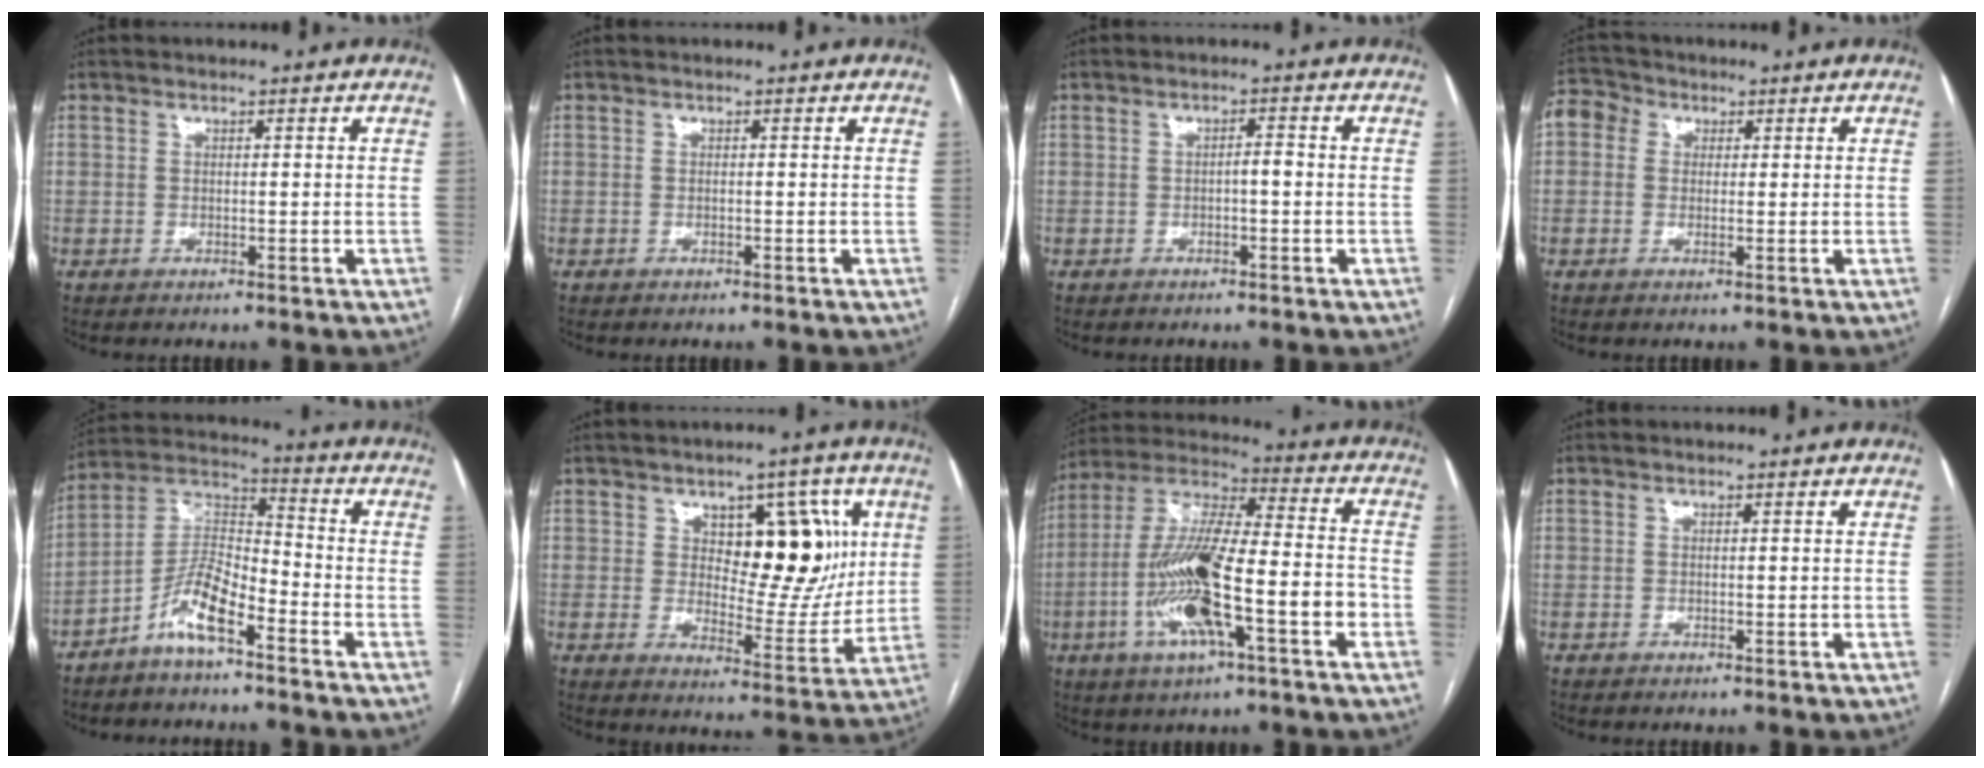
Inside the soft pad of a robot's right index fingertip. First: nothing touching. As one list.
[{"total": 0.0}, {"total": 1.5, "force": [-0.4, 0.3, 1.4], "torque": [-0.021, 0.004, -0.007]}, {"total": 12.4, "force": [3.7, 10.4, 5.7], "torque": [-0.169, 0.053, 0.064]}, {"total": 8.5, "force": [-5.3, 2.0, 6.3], "torque": [-0.133, 0.012, -0.107]}, {"total": 12.8, "force": [3.8, 6.4, 10.4], "torque": [-0.130, 0.018, 0.066]}, {"total": 18.2, "force": [-5.7, 3.1, 17.0], "torque": [-0.336, 0.005, -0.098]}, {"total": 0.0}]